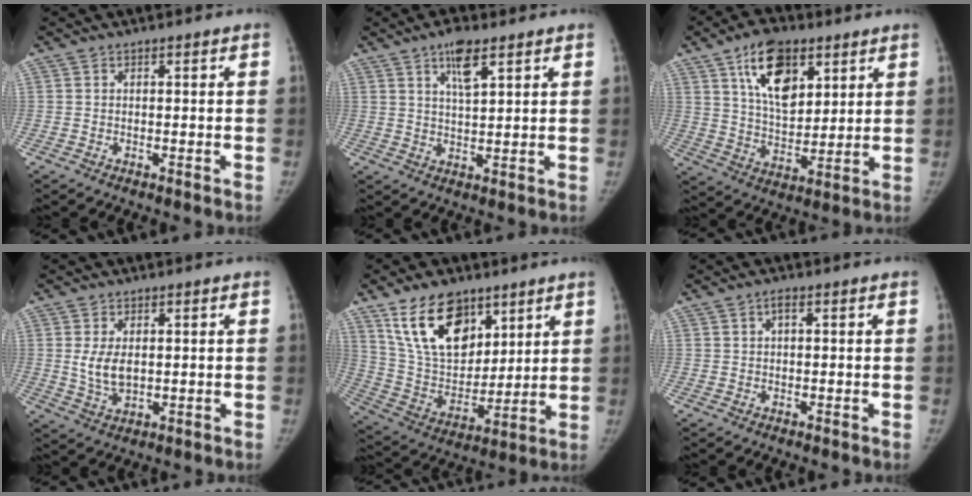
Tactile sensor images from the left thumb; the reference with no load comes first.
{"total": 6.0, "force": [3.5, 2.0, 4.5], "torque": [-0.071, -0.016, 0.059]}
{"total": 14.2, "force": [7.0, 7.7, 9.7], "torque": [-0.129, -0.034, 0.126]}
{"total": 5.8, "force": [0.7, 3.5, 4.5], "torque": [-0.080, -0.010, 0.022]}
{"total": 17.8, "force": [10.6, 10.4, 9.8], "torque": [-0.128, -0.052, 0.207]}
{"total": 1.7, "force": [0.6, 1.0, 1.3], "torque": [-0.017, 0.001, 0.009]}